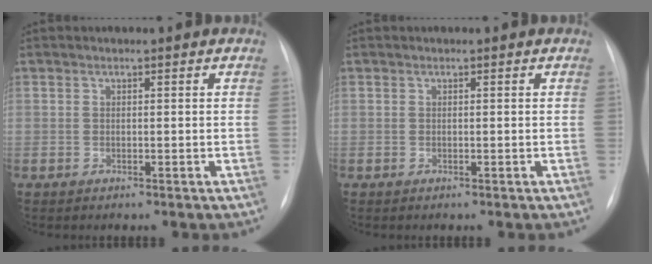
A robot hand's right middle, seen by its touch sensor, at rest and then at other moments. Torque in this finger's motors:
{"motor_torque": [0.00, 0.00, -0.01, 0.00]}